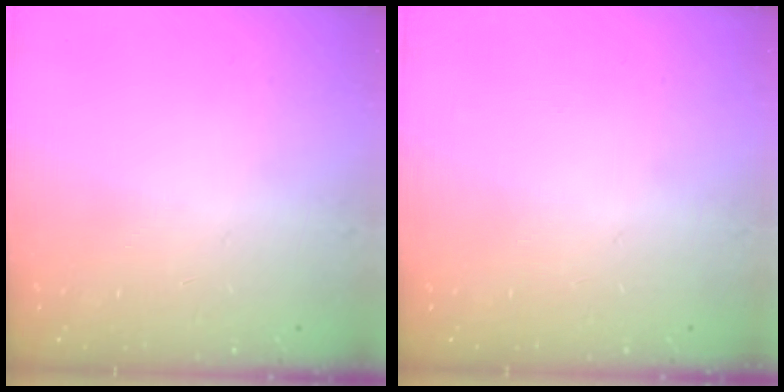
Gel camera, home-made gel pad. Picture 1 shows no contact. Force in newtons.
{"total": 0.0}